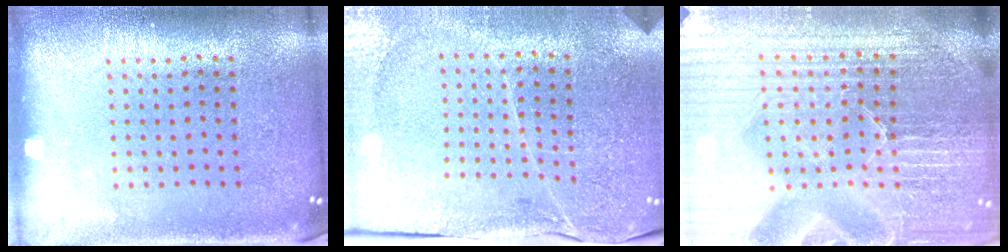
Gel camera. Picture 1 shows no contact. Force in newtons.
{"total": 3.3, "press": 3.3, "slide": 0.4}
{"total": 6.7, "press": 5.9, "slide": 3.2}